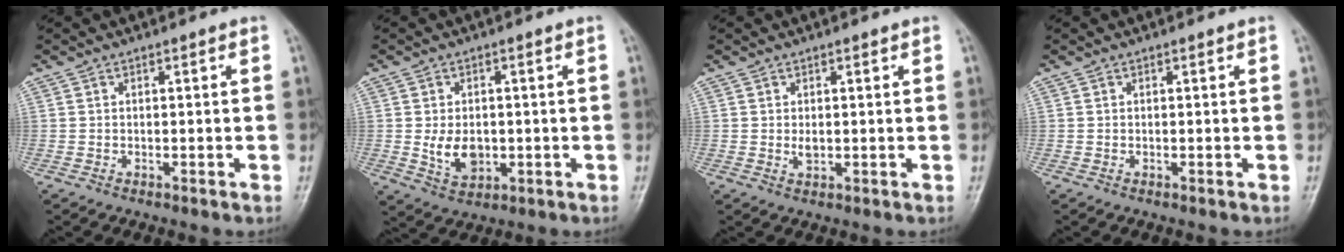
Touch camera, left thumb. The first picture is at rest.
{"total": 6.1, "force": [-0.4, 4.3, 4.2], "torque": [-0.057, -0.007, 0.005]}
{"total": 1.7, "force": [0.4, 1.0, 1.3], "torque": [-0.018, -0.005, 0.009]}
{"total": 0.0}